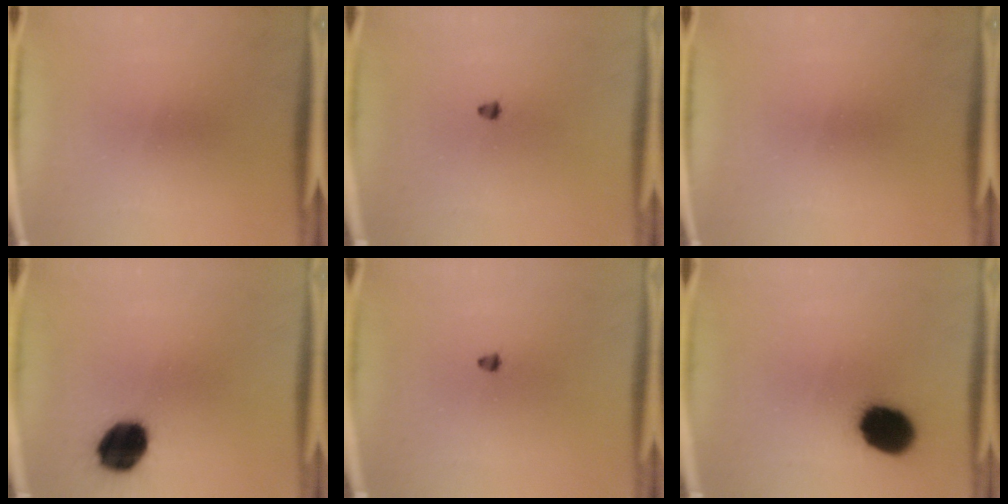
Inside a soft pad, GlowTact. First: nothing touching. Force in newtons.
{"total": 1.1}
{"total": 0.0}
{"total": 13.0}
{"total": 1.1}
{"total": 14.0}